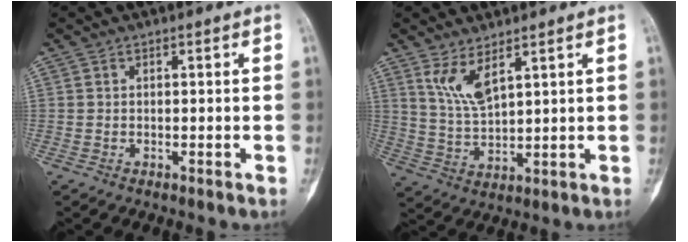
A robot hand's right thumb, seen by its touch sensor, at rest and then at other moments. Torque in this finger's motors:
{"motor_torque": [-0.02, 0.03, 0.07, 0.08, 0.03]}